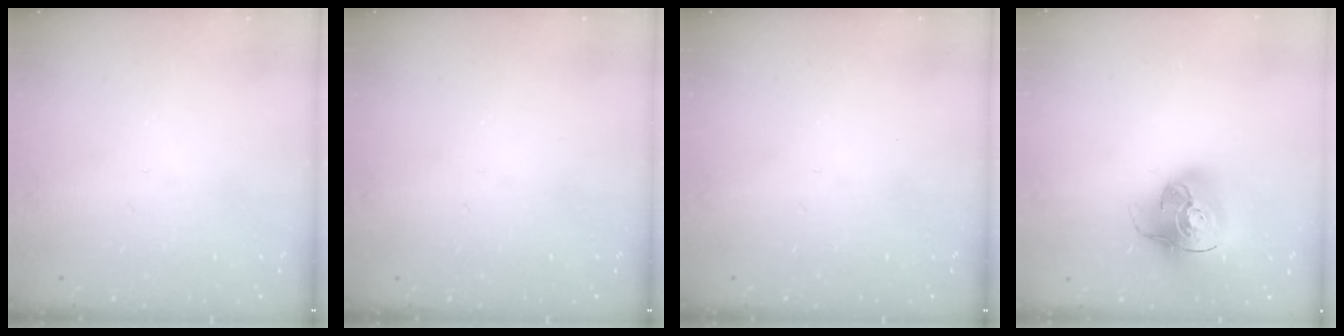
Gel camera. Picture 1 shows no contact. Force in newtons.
{"total": 0.0}
{"total": 0.0}
{"total": 17.5, "press": 17.3, "slide": 2.6}